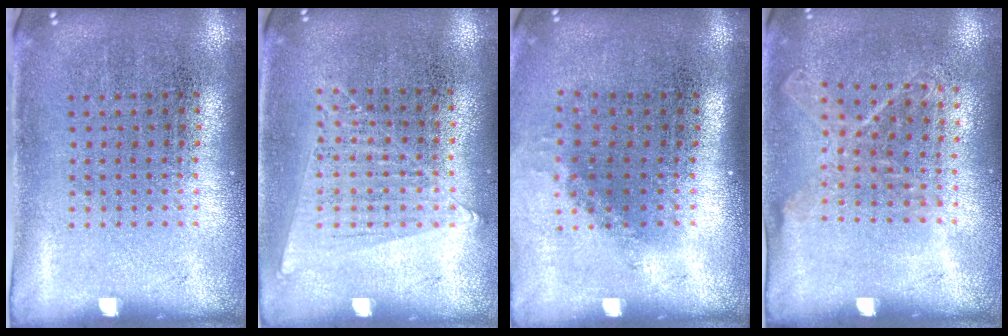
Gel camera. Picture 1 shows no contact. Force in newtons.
{"total": 1.0, "press": 0.9, "slide": 0.4}
{"total": 1.2, "press": 0.9, "slide": 0.9}
{"total": 1.1, "press": 1.0, "slide": 0.5}